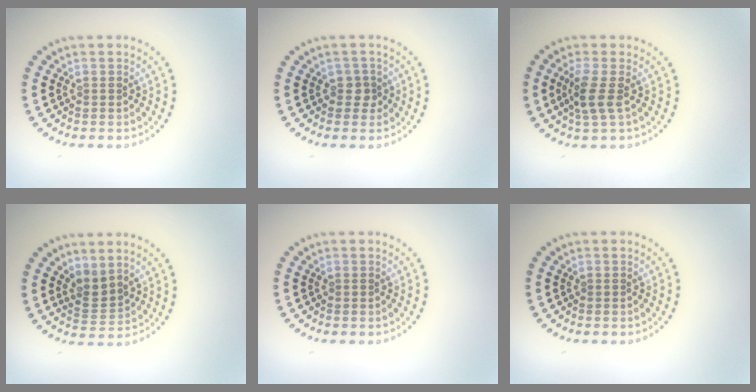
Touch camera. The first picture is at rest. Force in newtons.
{"total": 1.4, "press": 1.1, "slide": 0.8}
{"total": 2.4, "press": 2.0, "slide": 1.3}
{"total": 2.3, "press": 1.5, "slide": 1.7}
{"total": 0.0}
{"total": 0.0}